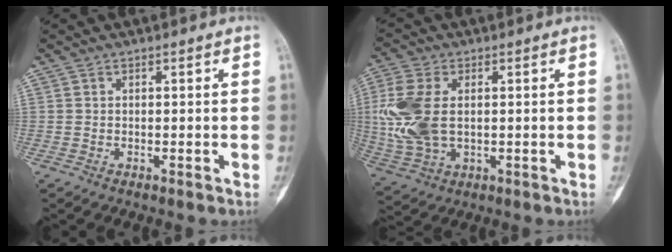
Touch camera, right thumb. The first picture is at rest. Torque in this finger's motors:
{"motor_torque": [0.26, 1.97, 0.13, 0.11, 0.15]}